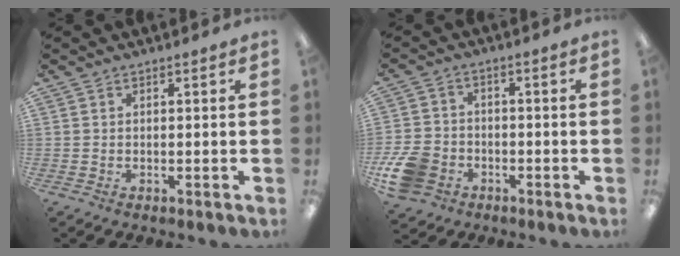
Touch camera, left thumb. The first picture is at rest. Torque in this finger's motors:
{"motor_torque": [-0.57, 1.22, 0.37, -0.24, 0.05]}